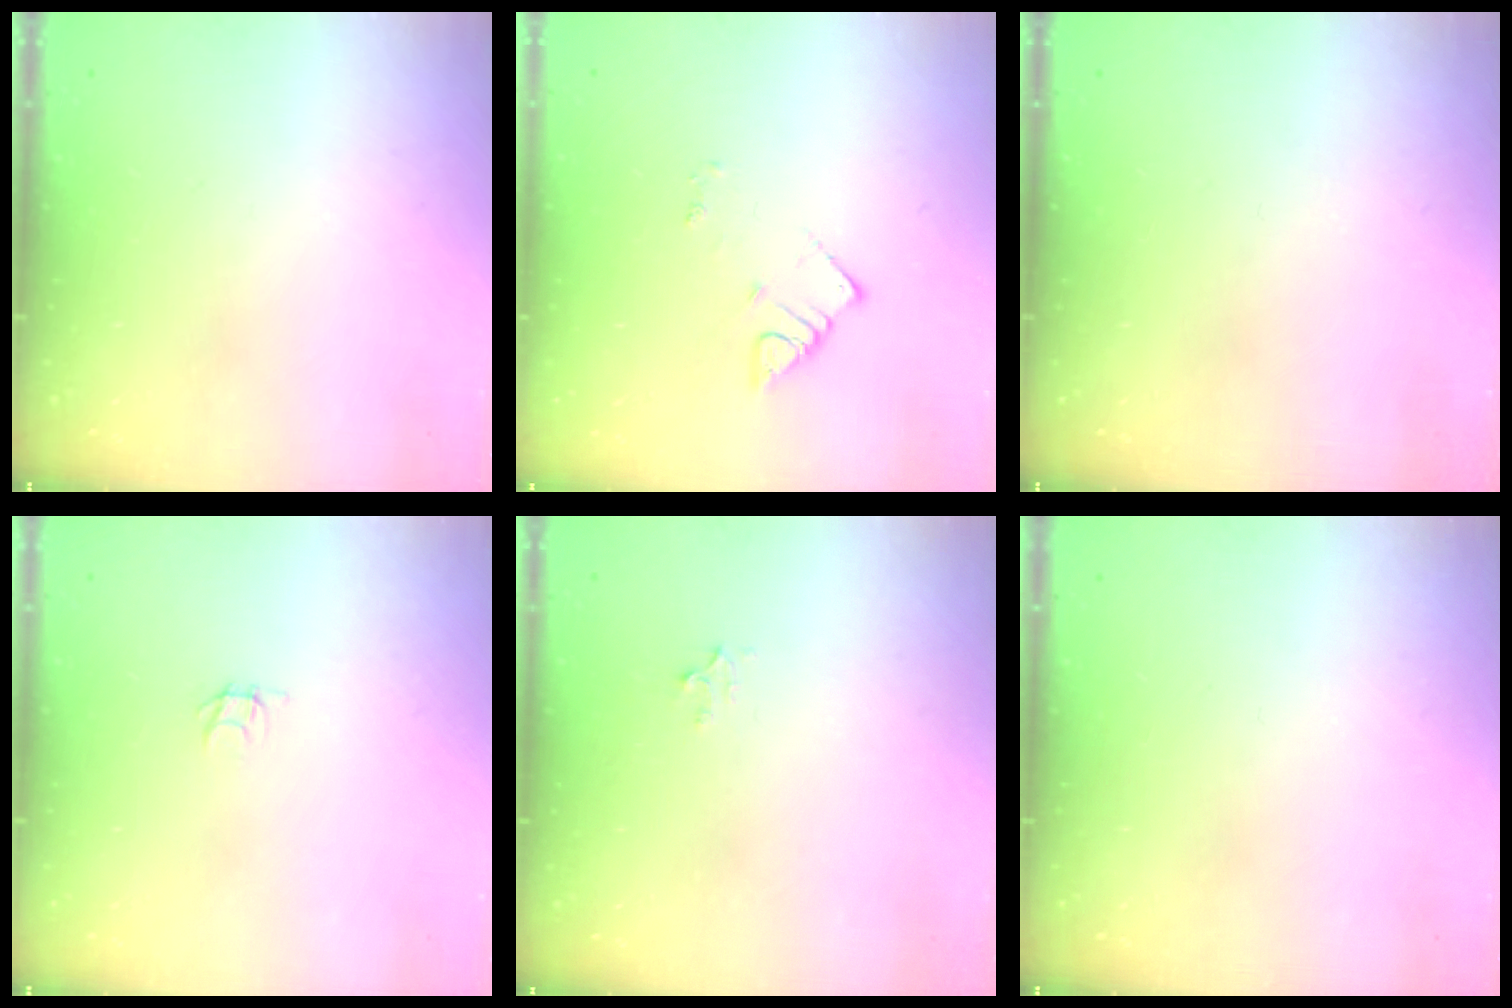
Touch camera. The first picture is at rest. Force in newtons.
{"total": 2.7, "press": 2.7, "slide": 0.4}
{"total": 0.0}
{"total": 1.8, "press": 1.8, "slide": 0.1}
{"total": 3.0, "press": 3.0, "slide": 0.5}
{"total": 0.0}